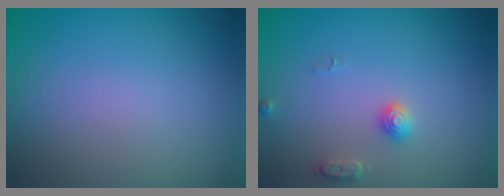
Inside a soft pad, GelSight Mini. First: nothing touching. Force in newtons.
{"total": 2.0, "press": 2.0, "slide": 0.3}